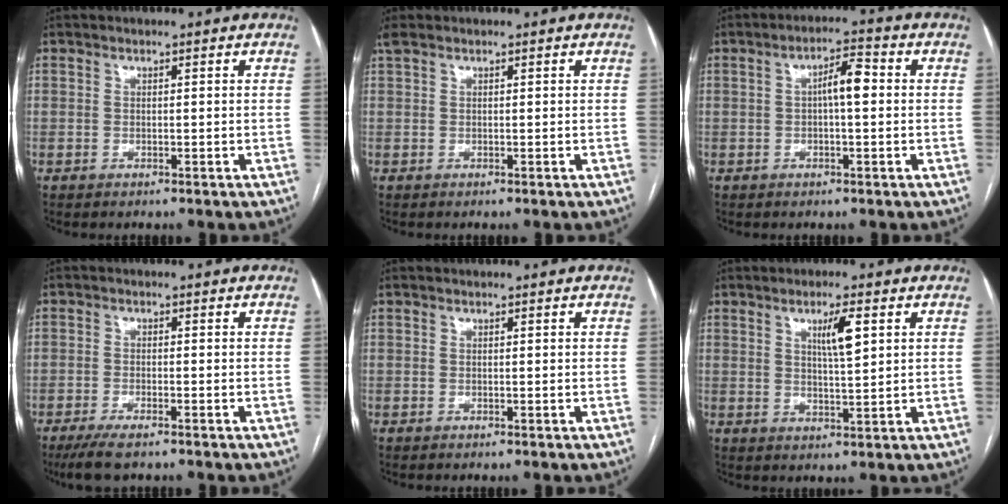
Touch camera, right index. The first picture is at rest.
{"total": 1.2, "force": [0.8, 0.4, 0.8], "torque": [-0.027, 0.024, 0.018]}
{"total": 4.7, "force": [0.4, 1.2, 4.6], "torque": [-0.080, 0.016, 0.002]}
{"total": 5.0, "force": [-3.7, 0.9, 3.2], "torque": [-0.063, -0.011, -0.063]}
{"total": 0.0}
{"total": 5.0, "force": [2.0, 0.5, 4.5], "torque": [-0.081, -0.002, 0.035]}